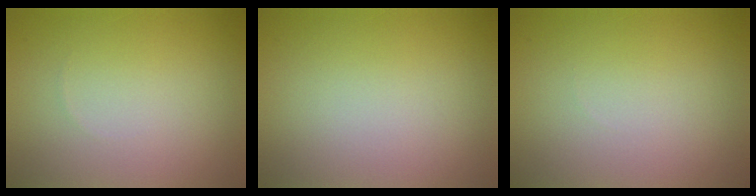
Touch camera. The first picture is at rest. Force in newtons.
{"total": 0.0}
{"total": 0.0}